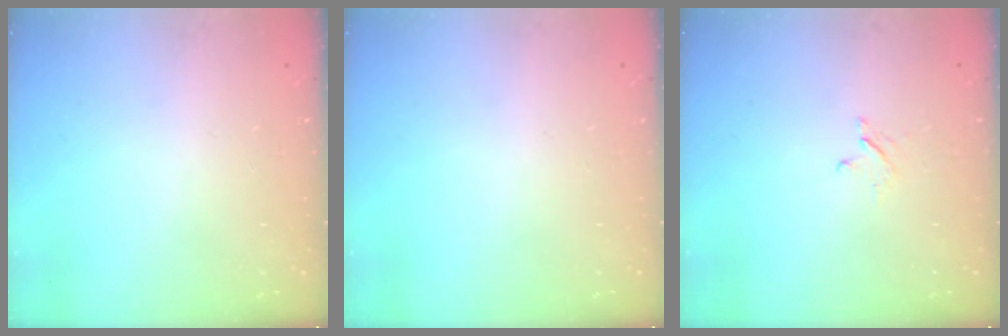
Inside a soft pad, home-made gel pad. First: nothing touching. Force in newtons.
{"total": 0.0}
{"total": 2.6, "press": 2.6, "slide": 0.3}